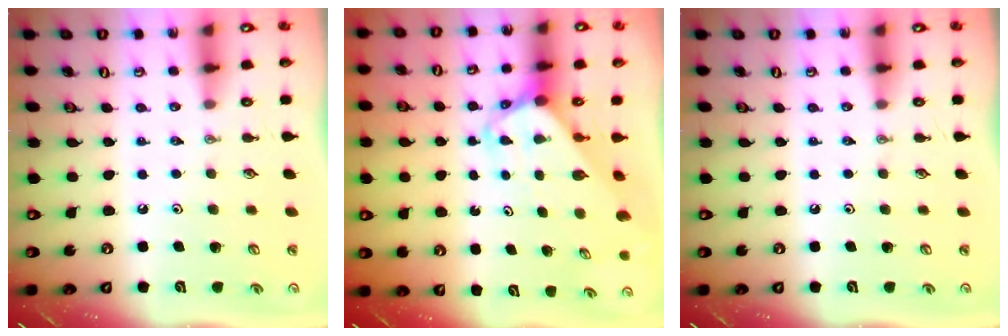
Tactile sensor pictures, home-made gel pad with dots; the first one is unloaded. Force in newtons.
{"total": 3.0, "press": 3.0, "slide": 0.1}
{"total": 0.0}